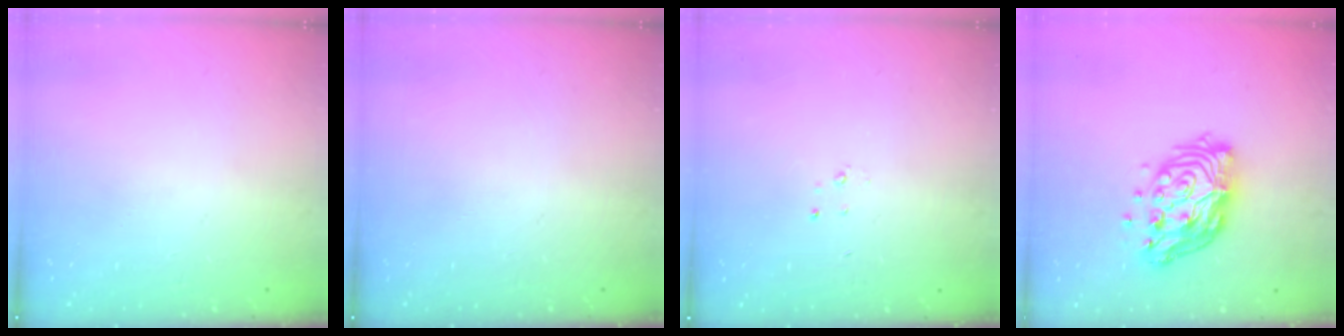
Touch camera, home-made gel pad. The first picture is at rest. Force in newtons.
{"total": 0.0}
{"total": 2.3, "press": 2.3, "slide": 0.3}
{"total": 13.4, "press": 13.3, "slide": 1.6}